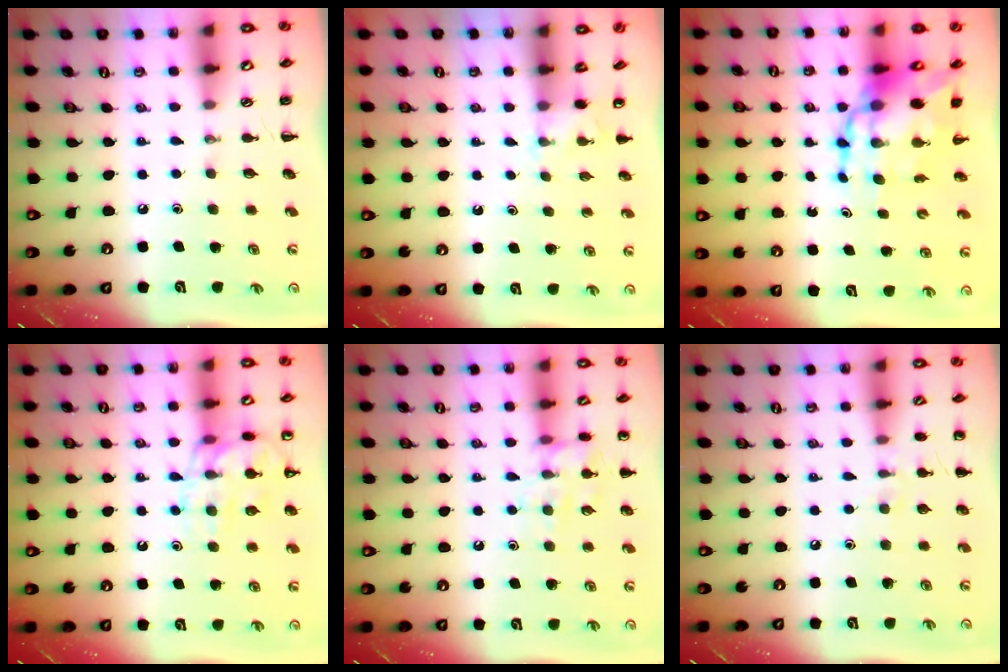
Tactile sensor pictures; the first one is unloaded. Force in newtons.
{"total": 2.6, "press": 2.4, "slide": 1.0}
{"total": 13.6, "press": 13.2, "slide": 3.5}
{"total": 14.7, "press": 14.6, "slide": 1.7}
{"total": 11.4, "press": 11.4, "slide": 1.1}
{"total": 5.9, "press": 5.6, "slide": 1.8}